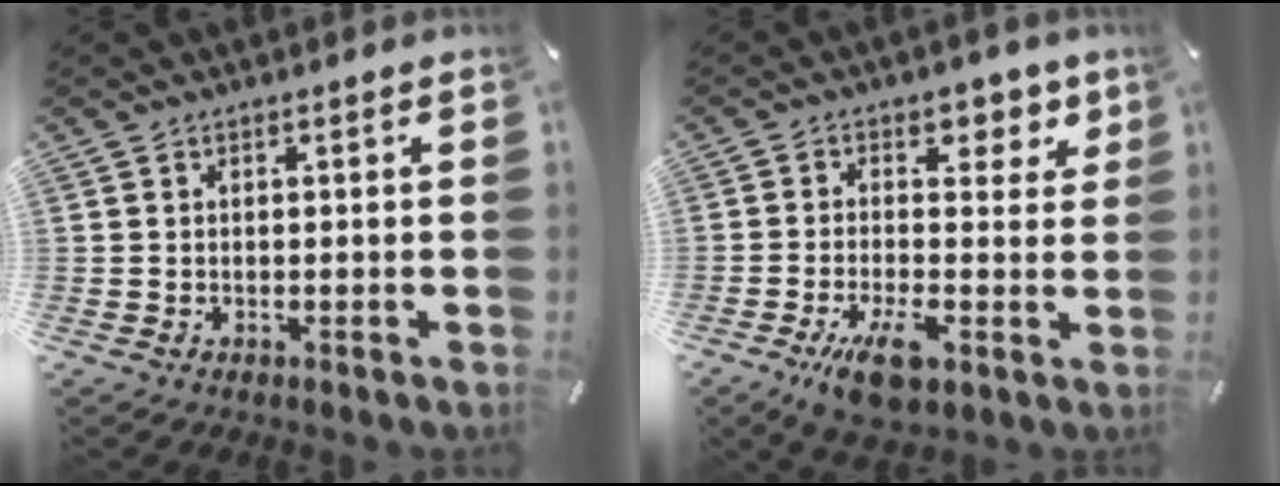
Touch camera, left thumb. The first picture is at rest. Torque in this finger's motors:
{"motor_torque": [1.45, 1.63, 0.24, 0.09, 0.07]}